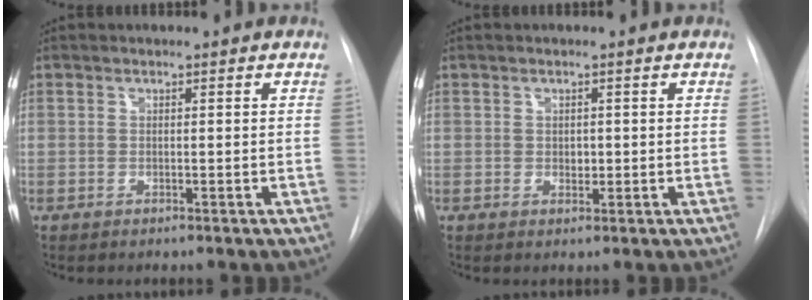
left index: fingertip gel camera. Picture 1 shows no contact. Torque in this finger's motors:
{"motor_torque": [0.13, 0.01, 0.00, 0.00]}